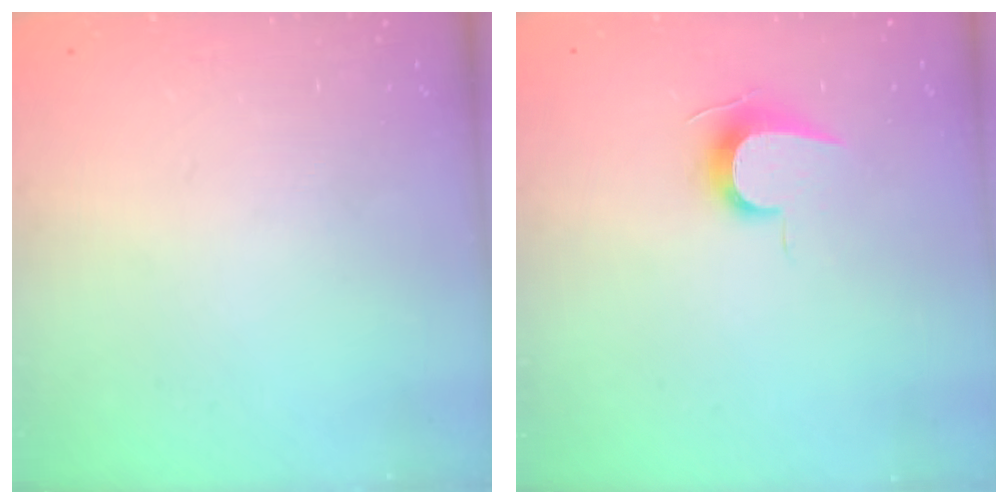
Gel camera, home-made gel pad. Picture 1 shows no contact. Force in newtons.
{"total": 7.2, "press": 7.2, "slide": 0.7}